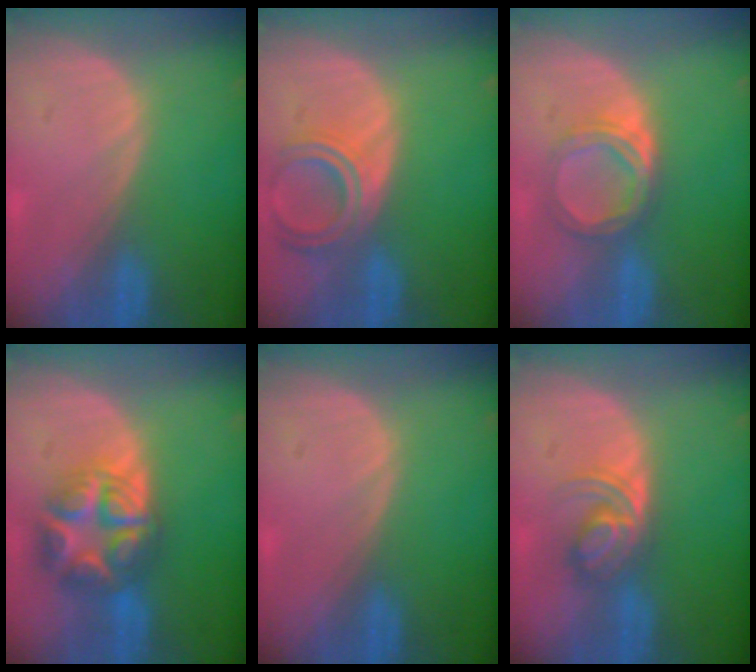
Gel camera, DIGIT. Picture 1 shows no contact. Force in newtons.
{"total": 6.3, "press": 5.6, "slide": 2.8}
{"total": 5.6, "press": 5.0, "slide": 2.5}
{"total": 8.9, "press": 8.9, "slide": 0.5}
{"total": 0.0}
{"total": 5.7, "press": 5.1, "slide": 2.6}